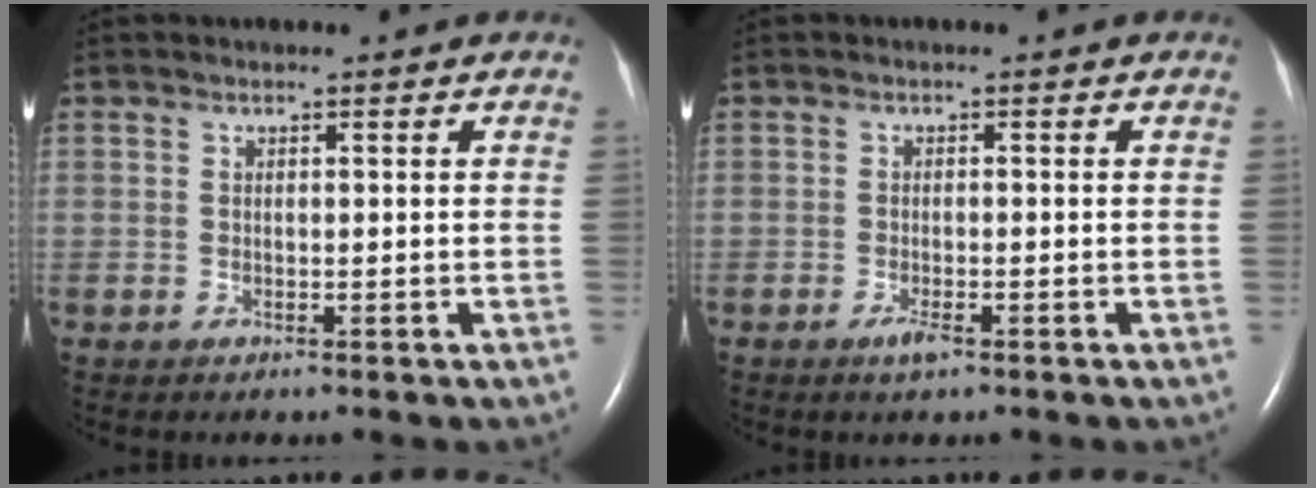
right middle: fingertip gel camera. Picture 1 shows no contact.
{"total": 1.7, "force": [-1.1, 0.3, 1.3], "torque": [-0.030, -0.003, -0.019]}